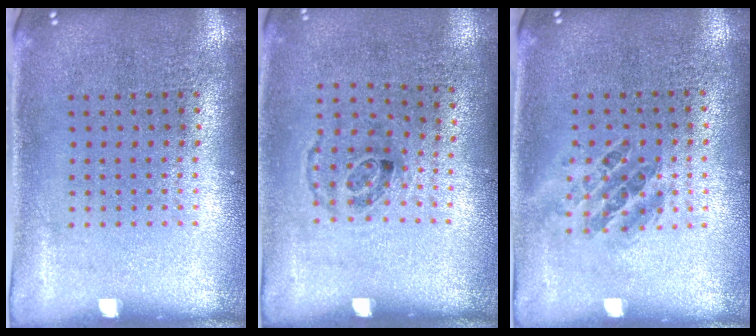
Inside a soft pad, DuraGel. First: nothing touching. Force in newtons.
{"total": 1.0, "press": 0.7, "slide": 0.7}
{"total": 0.9, "press": 0.8, "slide": 0.4}